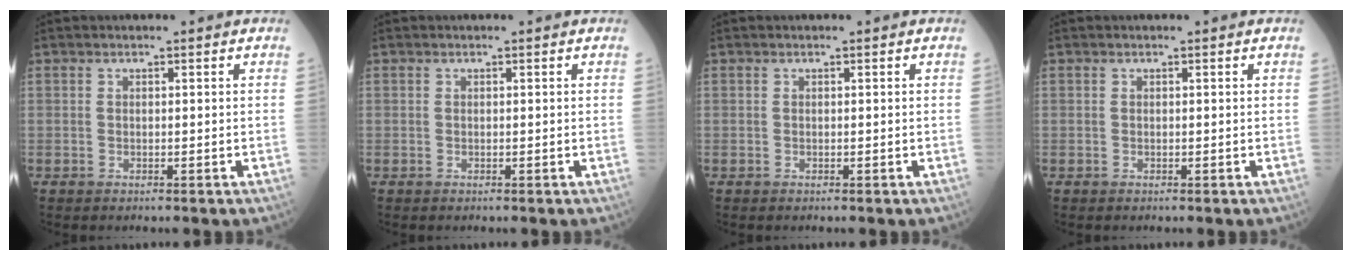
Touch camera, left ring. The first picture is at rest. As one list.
[{"total": 0.0}, {"total": 0.0}, {"total": 0.0}]